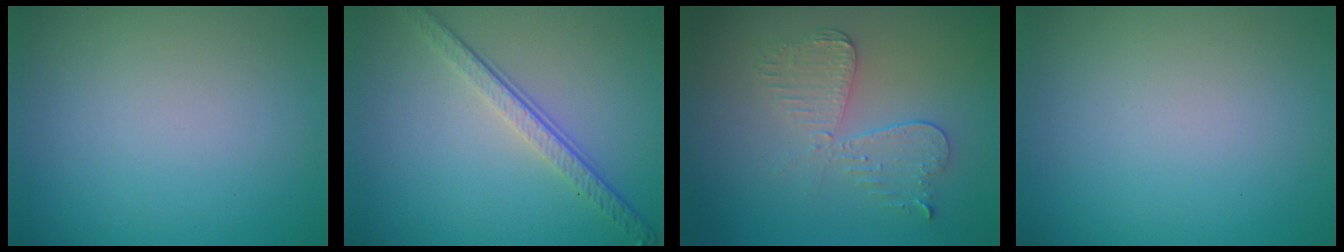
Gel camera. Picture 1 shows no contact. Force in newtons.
{"total": 3.9, "press": 2.7, "slide": 2.8}
{"total": 3.4, "press": 3.0, "slide": 1.7}
{"total": 0.0}